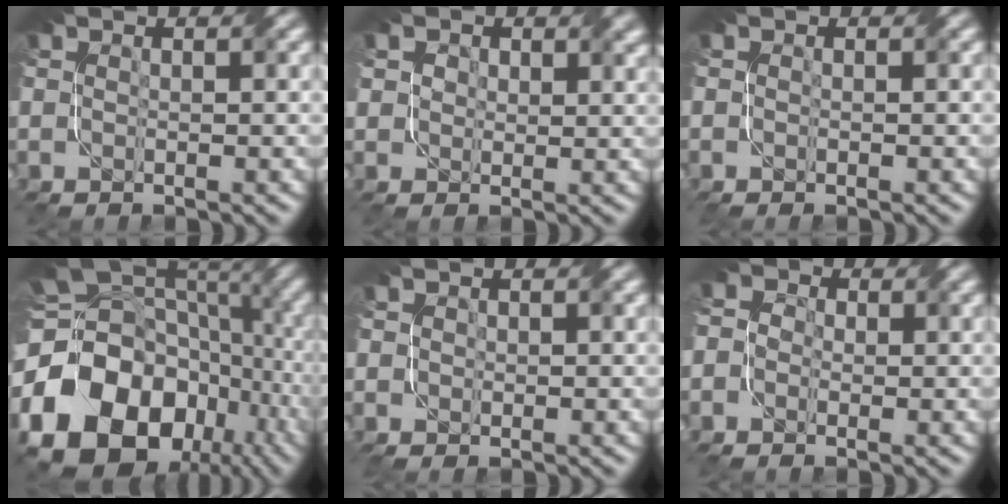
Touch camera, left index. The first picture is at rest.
{"total": 3.4, "force": [2.1, 2.4, 1.1], "torque": [-0.031, -0.004, 0.032]}
{"total": 0.8, "force": [-0.5, 0.4, 0.5], "torque": [-0.012, -0.002, -0.004]}
{"total": 23.4, "force": [-8.2, 18.4, 11.8], "torque": [-0.206, -0.036, -0.154]}
{"total": 1.0, "force": [-0.1, 0.9, 0.4], "torque": [-0.004, 0.000, 0.001]}
{"total": 3.1, "force": [-0.2, 2.8, 1.3], "torque": [-0.022, 0.013, -0.027]}